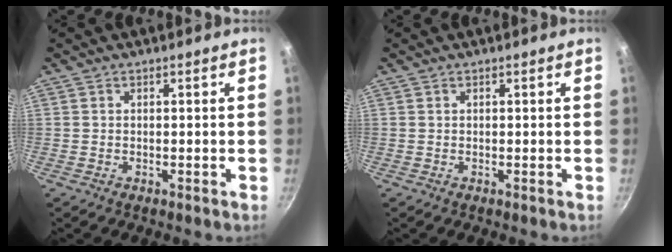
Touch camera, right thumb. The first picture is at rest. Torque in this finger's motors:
{"motor_torque": [-0.13, 0.13, -0.24, -0.13, 0.02]}